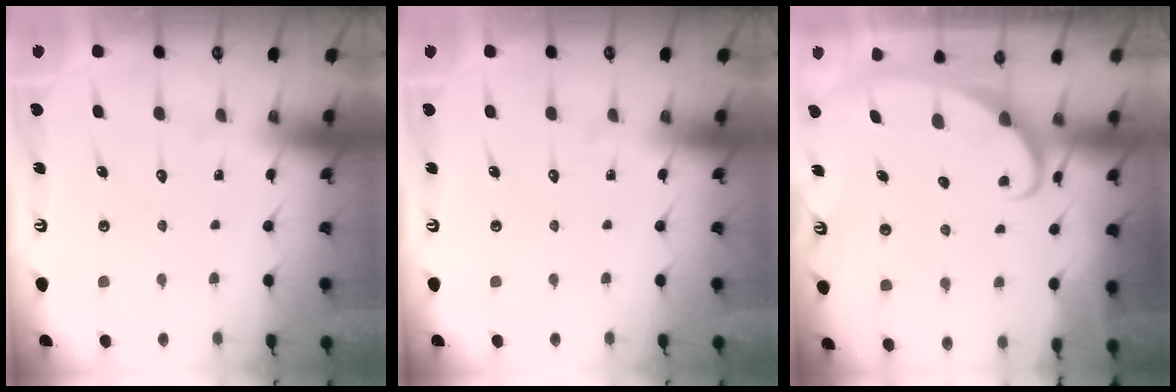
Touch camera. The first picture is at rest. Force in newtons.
{"total": 0.0}
{"total": 2.5, "press": 2.5, "slide": 0.3}